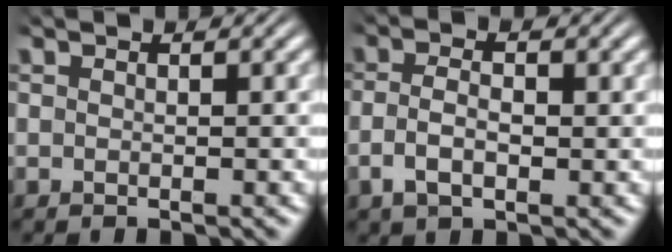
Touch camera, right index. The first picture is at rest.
{"total": 3.1, "force": [-0.7, 1.7, 2.5], "torque": [-0.055, 0.000, -0.010]}